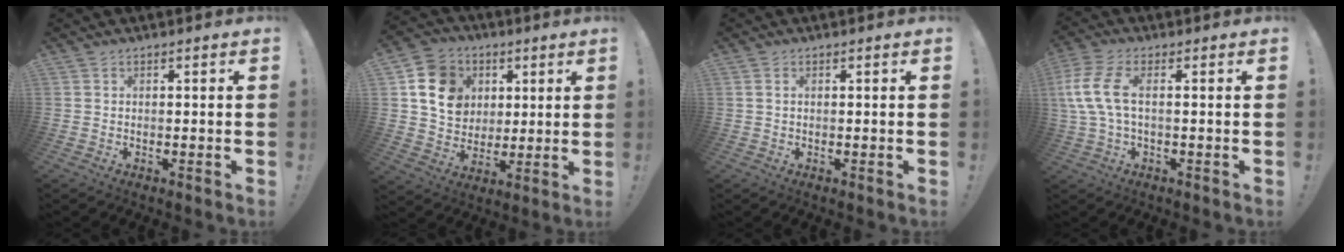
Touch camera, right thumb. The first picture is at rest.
{"total": 14.6, "force": [4.8, 12.1, 6.7], "torque": [-0.093, -0.007, 0.099]}
{"total": 0.8, "force": [0.3, 0.5, 0.6], "torque": [-0.016, 0.005, 0.006]}
{"total": 10.6, "force": [1.2, 5.1, 9.2], "torque": [-0.199, 0.003, 0.027]}